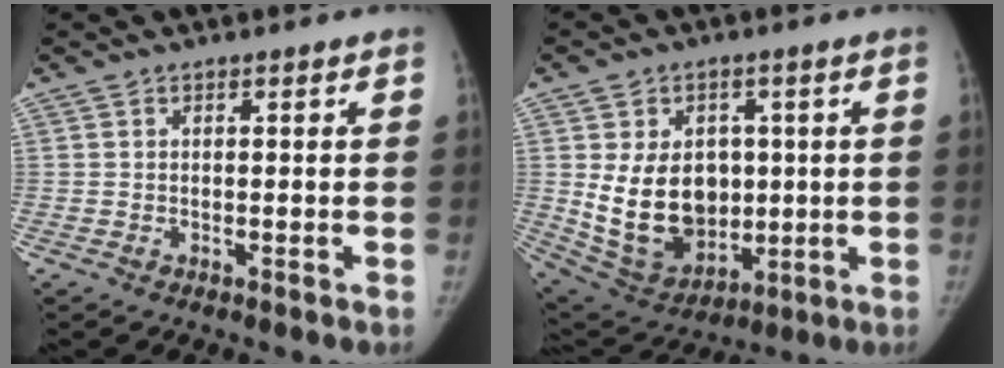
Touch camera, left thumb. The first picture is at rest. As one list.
[{"total": 15.9, "force": [1.0, 11.8, 10.6], "torque": [-0.139, -0.012, 0.048]}]